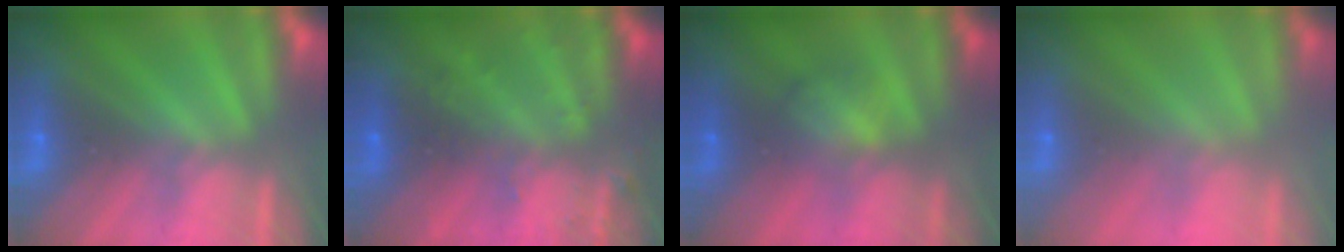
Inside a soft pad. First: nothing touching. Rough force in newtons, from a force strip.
{"total": 3.0}
{"total": 2.0}
{"total": 2.3}